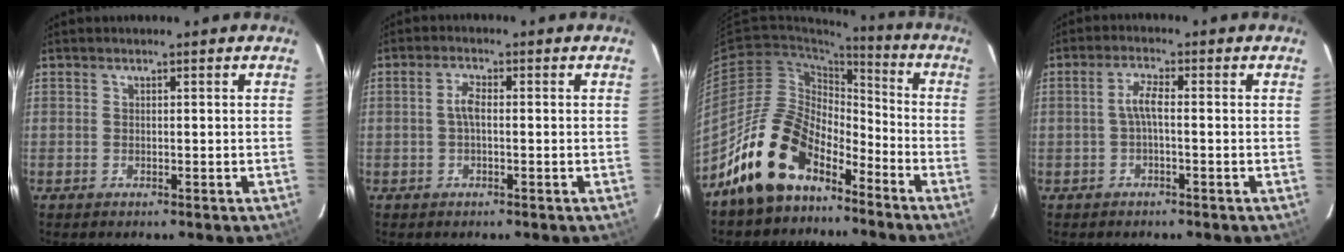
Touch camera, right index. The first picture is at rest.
{"total": 2.4, "force": [-0.2, 0.9, 2.3], "torque": [-0.048, 0.007, -0.003]}
{"total": 15.8, "force": [-11.1, 8.2, 7.7], "torque": [-0.147, 0.024, -0.193]}
{"total": 3.0, "force": [-0.5, 0.5, 2.9], "torque": [-0.059, 0.007, -0.008]}